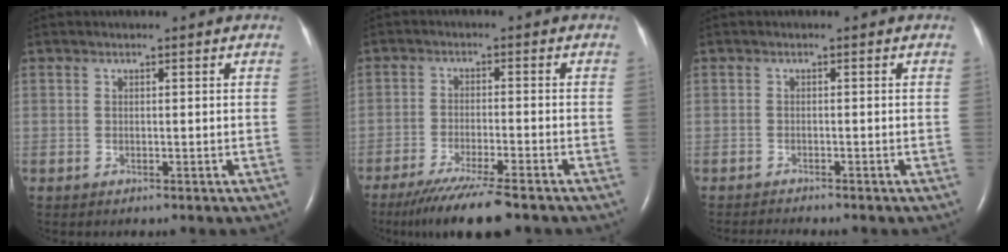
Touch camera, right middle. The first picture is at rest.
{"total": 9.4, "force": [-7.3, 0.2, 5.9], "torque": [-0.101, -0.026, -0.120]}
{"total": 2.4, "force": [-2.3, -0.5, 0.5], "torque": [-0.010, -0.010, -0.037]}